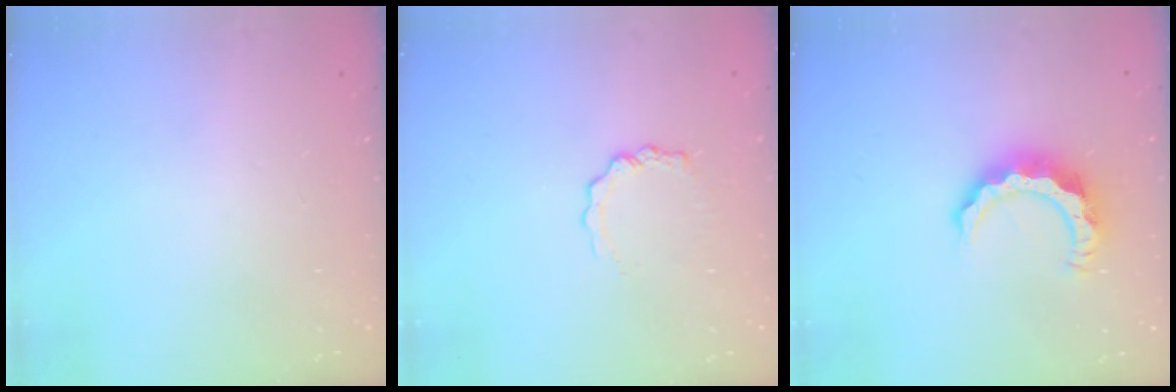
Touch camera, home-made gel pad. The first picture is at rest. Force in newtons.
{"total": 4.9, "press": 4.9, "slide": 0.5}
{"total": 9.2, "press": 9.2, "slide": 0.2}